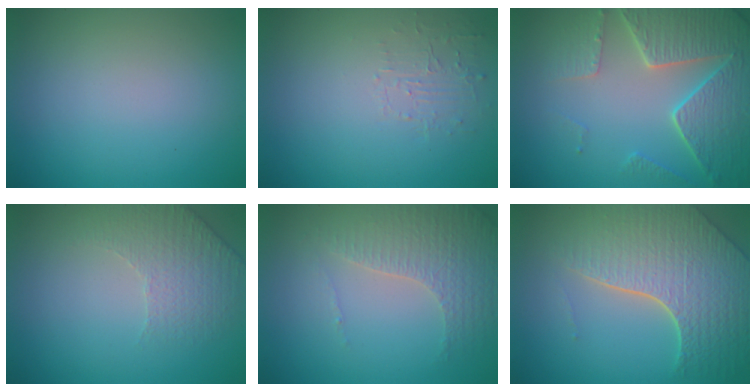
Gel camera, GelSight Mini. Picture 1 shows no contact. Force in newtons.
{"total": 1.5, "press": 0.1, "slide": 1.5}
{"total": 6.4, "press": 5.2, "slide": 3.8}
{"total": 1.9, "press": 1.6, "slide": 1.0}
{"total": 4.3, "press": 3.0, "slide": 3.1}
{"total": 8.1, "press": 5.7, "slide": 5.7}